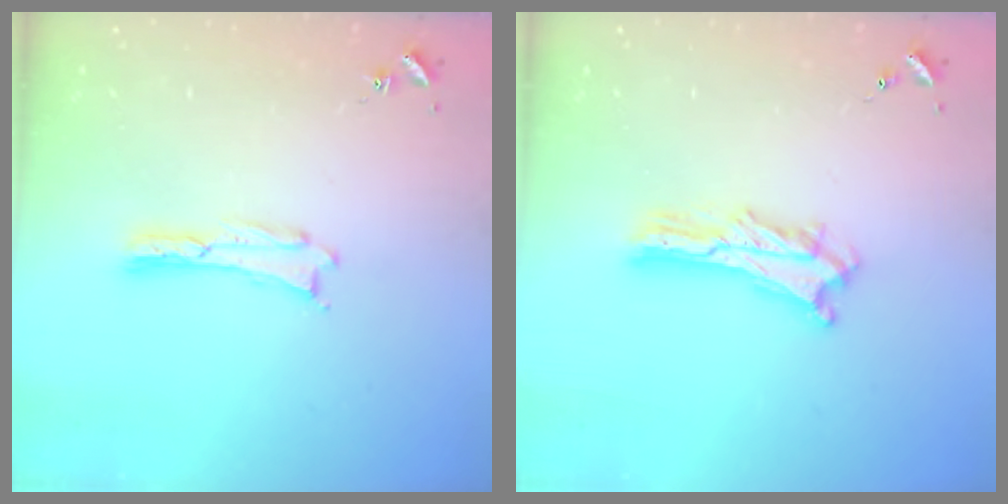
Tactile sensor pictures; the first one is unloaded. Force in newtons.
{"total": 4.3, "press": 4.3, "slide": 0.4}